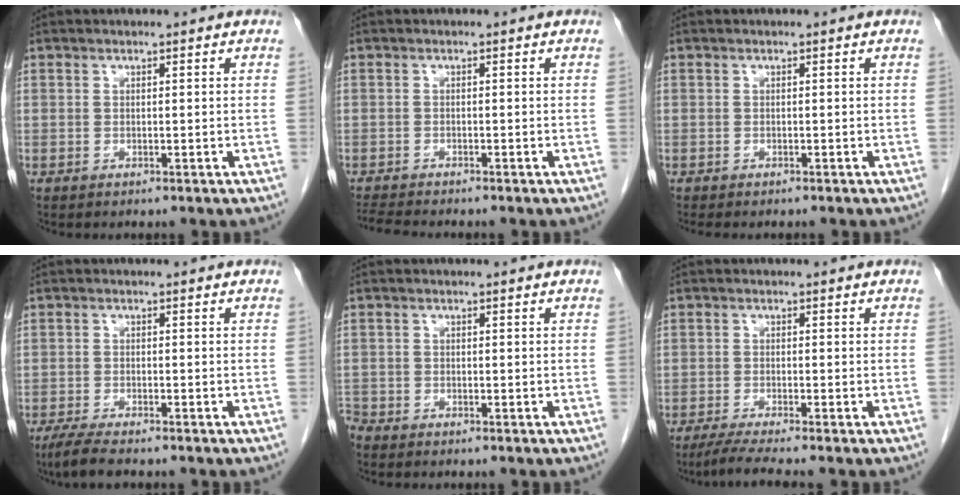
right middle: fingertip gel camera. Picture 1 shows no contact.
{"total": 3.7, "force": [-3.5, -0.2, 1.1], "torque": [-0.025, -0.016, -0.061]}
{"total": 2.7, "force": [-2.4, 0.7, 1.2], "torque": [-0.015, -0.006, -0.027]}
{"total": 4.2, "force": [-3.4, 0.5, 2.5], "torque": [-0.051, -0.012, -0.059]}
{"total": 1.5, "force": [-1.5, 0.2, 0.0], "torque": [0.000, -0.004, -0.027]}
{"total": 4.3, "force": [-3.5, -0.8, 2.5], "torque": [-0.048, -0.017, -0.066]}